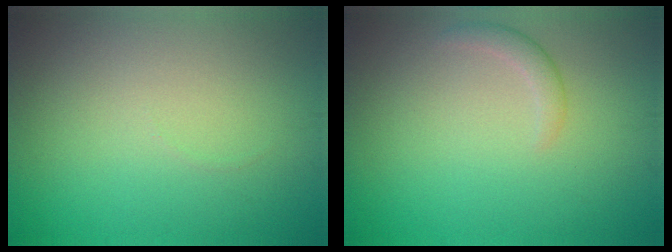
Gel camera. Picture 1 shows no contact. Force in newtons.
{"total": 1.2, "press": 1.2, "slide": 0.1}